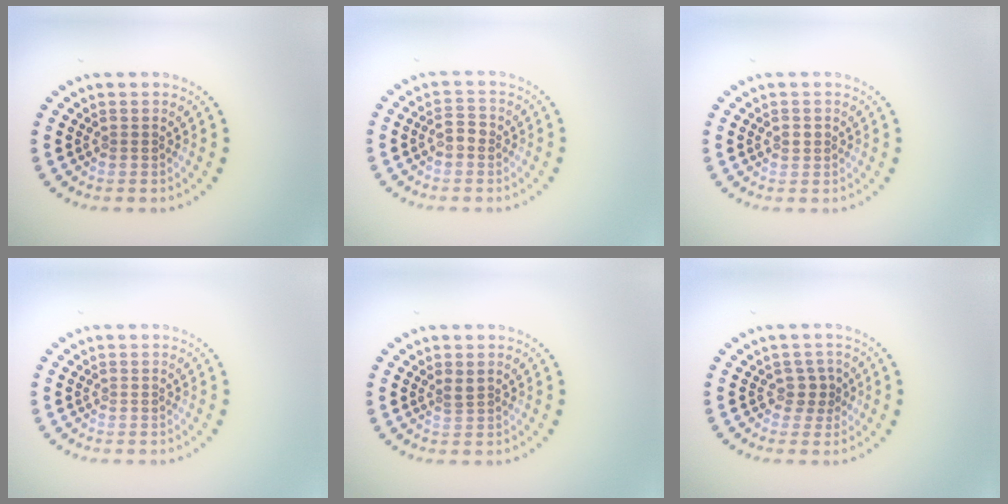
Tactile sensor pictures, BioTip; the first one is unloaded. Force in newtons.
{"total": 1.5, "press": 1.5, "slide": 0.3}
{"total": 1.0, "press": 0.9, "slide": 0.3}
{"total": 0.0}
{"total": 1.0, "press": 0.8, "slide": 0.7}
{"total": 1.8, "press": 1.4, "slide": 1.1}